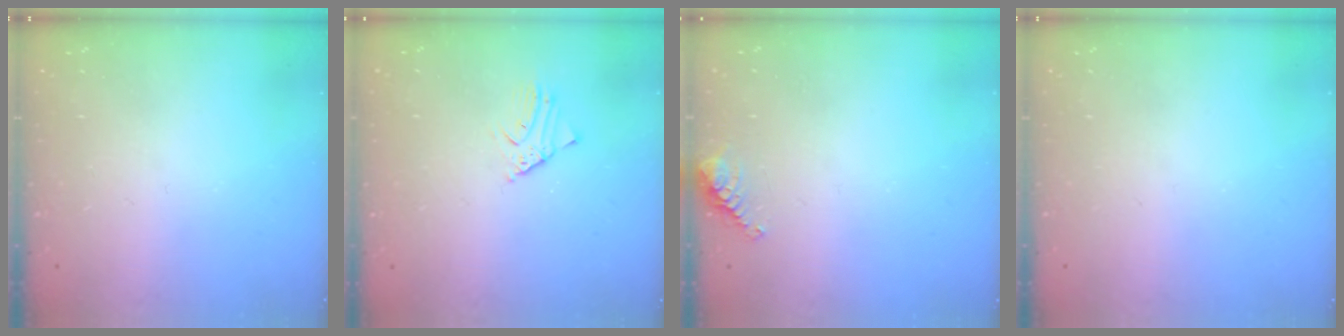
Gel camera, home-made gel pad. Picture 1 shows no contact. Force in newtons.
{"total": 2.6, "press": 2.6, "slide": 0.2}
{"total": 7.3, "press": 7.2, "slide": 0.7}
{"total": 0.0}